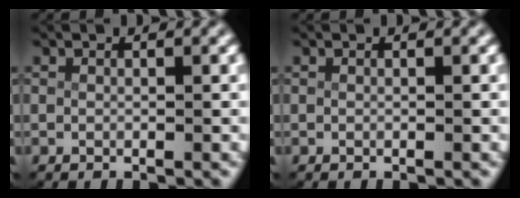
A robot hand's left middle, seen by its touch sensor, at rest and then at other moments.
{"total": 0.0}